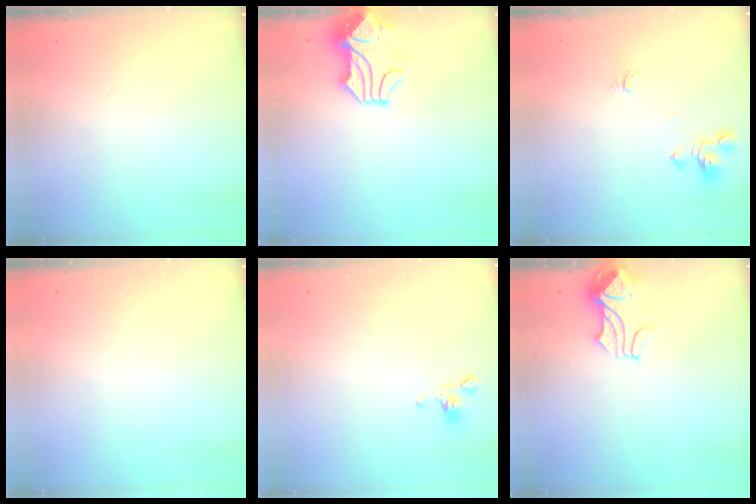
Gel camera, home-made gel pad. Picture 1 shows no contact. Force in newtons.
{"total": 1.5, "press": 0.9, "slide": 1.2}
{"total": 1.3, "press": 1.3, "slide": 0.5}
{"total": 0.0}
{"total": 2.2, "press": 2.2, "slide": 0.2}
{"total": 2.1, "press": 2.0, "slide": 0.6}